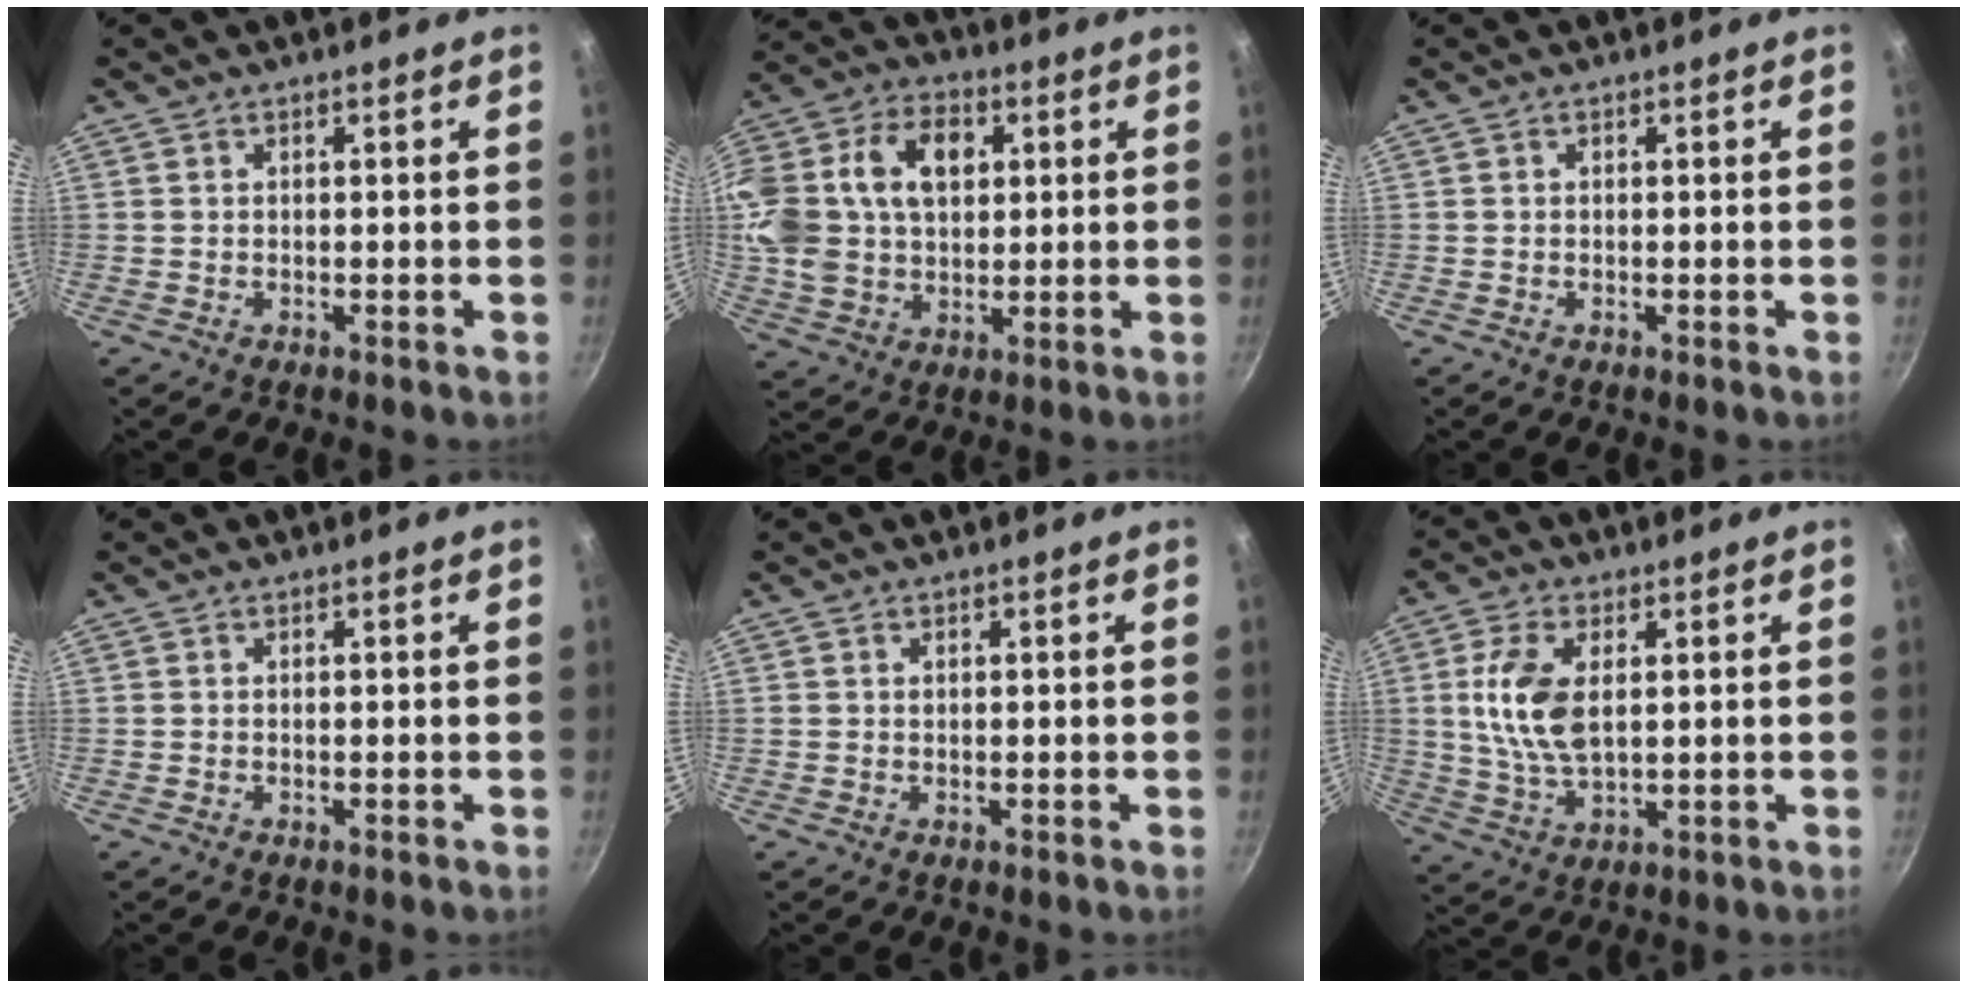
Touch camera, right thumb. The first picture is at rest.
{"total": 23.7, "force": [5.4, 16.9, 15.7], "torque": [-0.329, 0.026, 0.091]}
{"total": 0.0}
{"total": 0.0}
{"total": 0.0}
{"total": 10.7, "force": [1.9, 5.8, 8.7], "torque": [-0.172, -0.006, 0.041]}